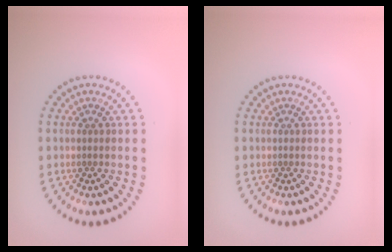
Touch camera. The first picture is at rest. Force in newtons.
{"total": 0.0}